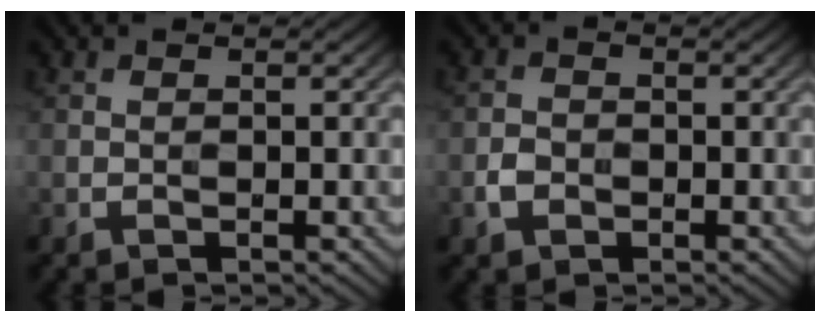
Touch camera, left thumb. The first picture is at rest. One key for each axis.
{"total": 2.0, "fx": -0.8, "fy": 1.6, "fz": 0.8, "tx": -0.017, "ty": -0.001, "tz": -0.021}